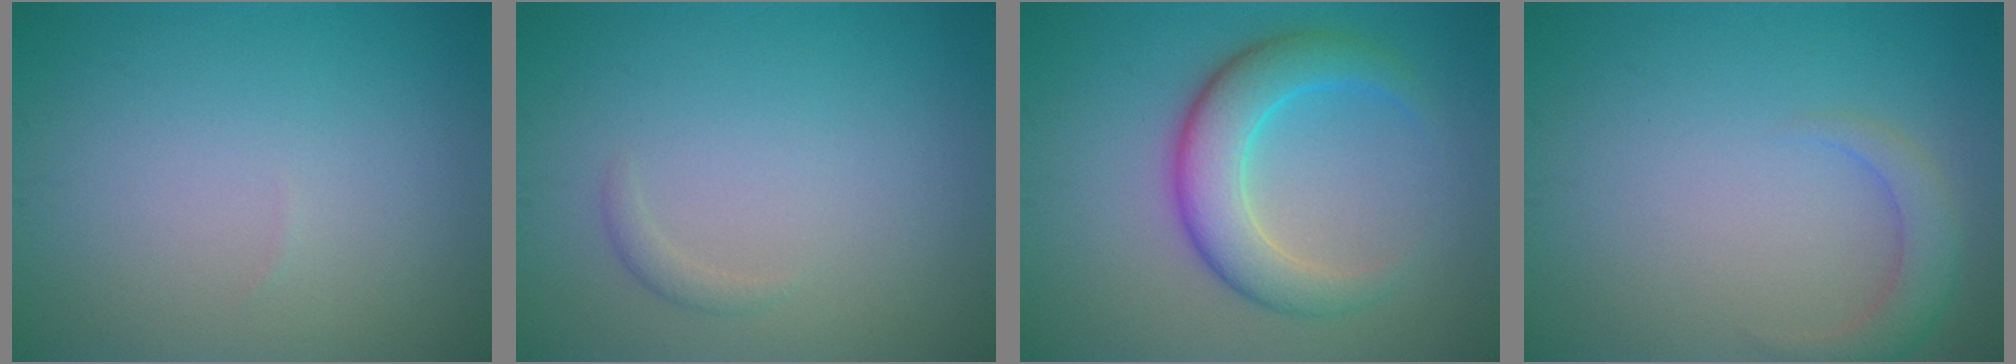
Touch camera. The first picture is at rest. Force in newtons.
{"total": 0.8, "press": 0.8, "slide": 0.1}
{"total": 5.6, "press": 5.6, "slide": 0.1}
{"total": 2.4, "press": 2.4, "slide": 0.3}